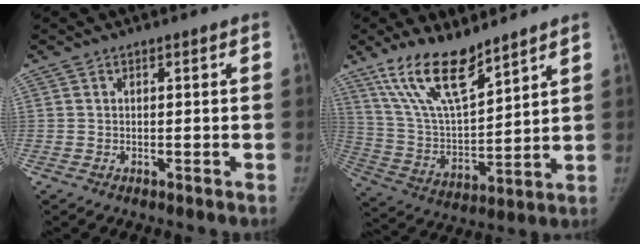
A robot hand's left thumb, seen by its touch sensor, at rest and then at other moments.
{"total": 15.8, "force": [11.4, 4.9, 9.7], "torque": [-0.159, -0.059, 0.229]}